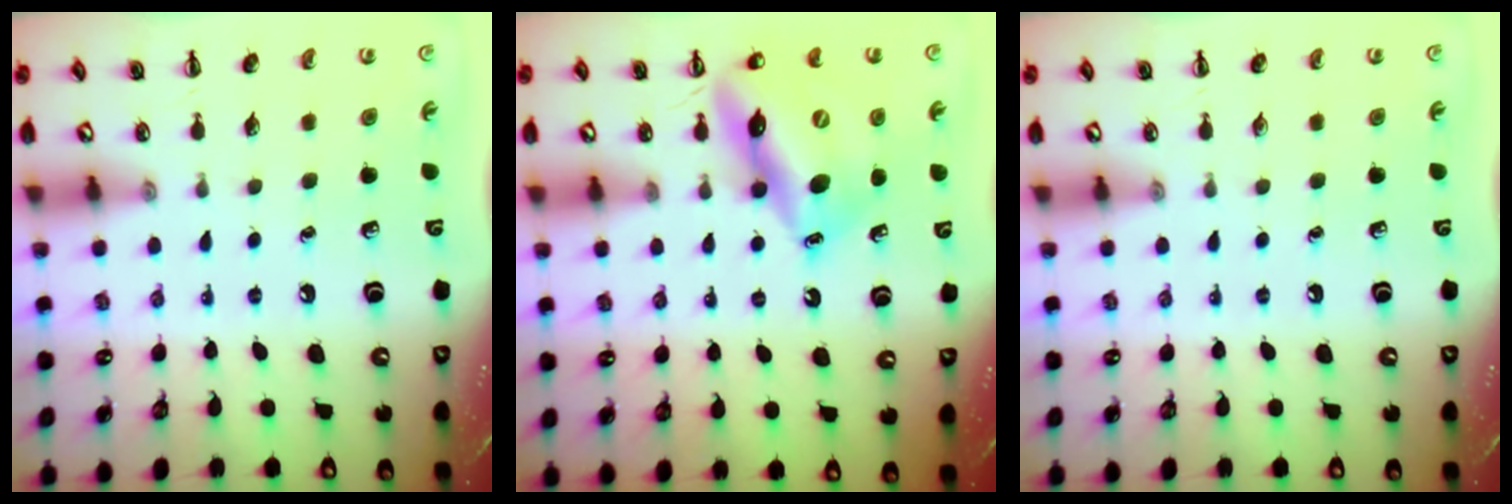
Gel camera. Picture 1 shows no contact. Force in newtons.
{"total": 15.8, "press": 15.0, "slide": 4.9}
{"total": 0.0}